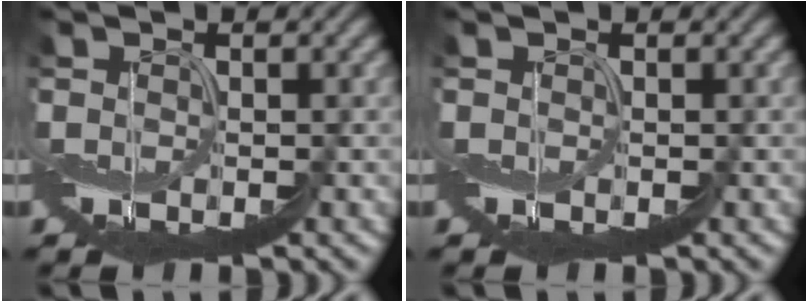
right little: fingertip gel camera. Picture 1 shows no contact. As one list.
[{"total": 0.0}]